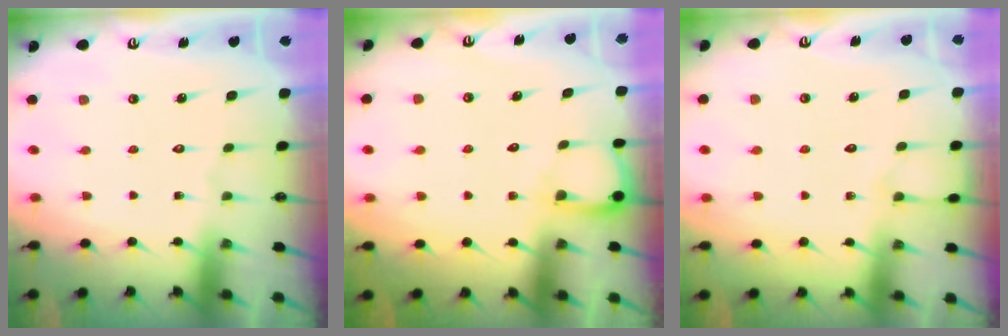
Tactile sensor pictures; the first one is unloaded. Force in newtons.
{"total": 4.5, "press": 4.4, "slide": 0.5}
{"total": 3.0, "press": 3.0, "slide": 0.4}